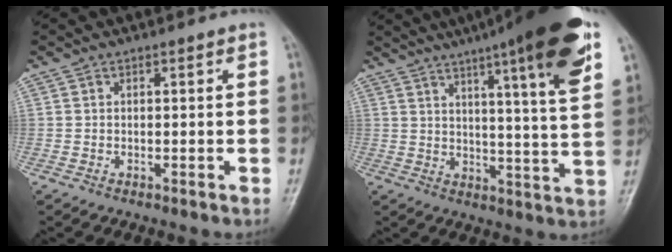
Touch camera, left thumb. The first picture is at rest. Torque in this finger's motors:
{"motor_torque": [3.57, 1.36, 1.76, -1.01, 0.46]}